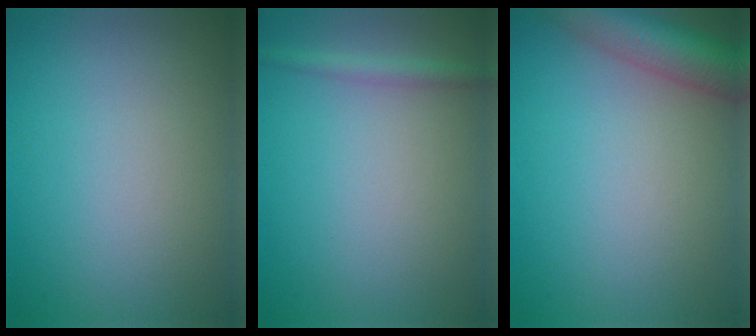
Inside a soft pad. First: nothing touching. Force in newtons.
{"total": 1.5, "press": 1.5, "slide": 0.0}
{"total": 6.0, "press": 6.0, "slide": 0.3}